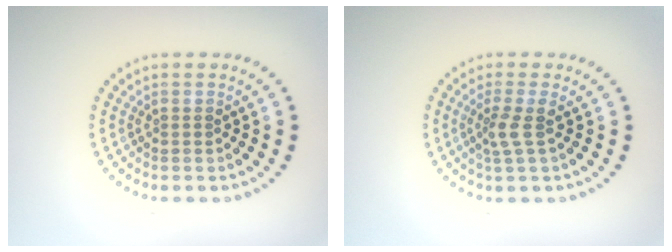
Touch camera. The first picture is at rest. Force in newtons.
{"total": 1.9, "press": 1.4, "slide": 1.2}